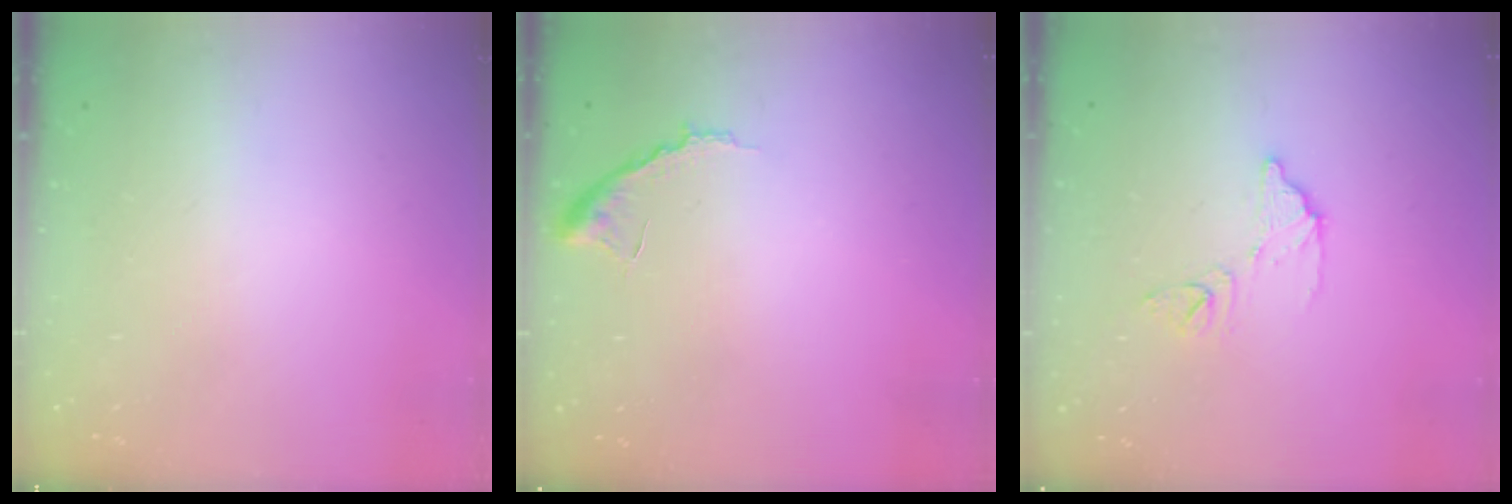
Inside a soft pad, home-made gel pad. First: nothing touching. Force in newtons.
{"total": 6.9, "press": 6.9, "slide": 0.6}
{"total": 8.8, "press": 8.7, "slide": 0.6}